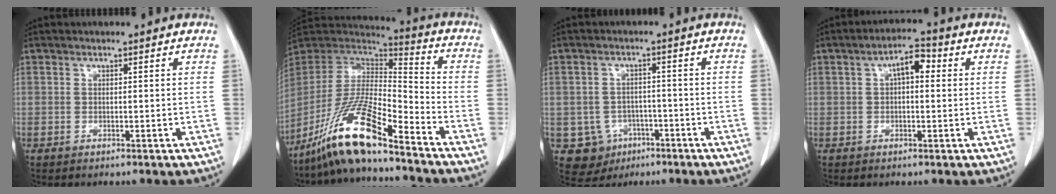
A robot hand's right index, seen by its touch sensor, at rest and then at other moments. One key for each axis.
{"total": 15.8, "fx": -11.6, "fy": 1.4, "fz": 10.6, "tx": -0.204, "ty": -0.009, "tz": -0.218}
{"total": 6.4, "fx": -2.3, "fy": 5.9, "fz": 1.0, "tx": -0.018, "ty": 0.009, "tz": -0.025}
{"total": 5.0, "fx": 1.3, "fy": 2.0, "fz": 4.4, "tx": -0.072, "ty": 0.022, "tz": 0.017}